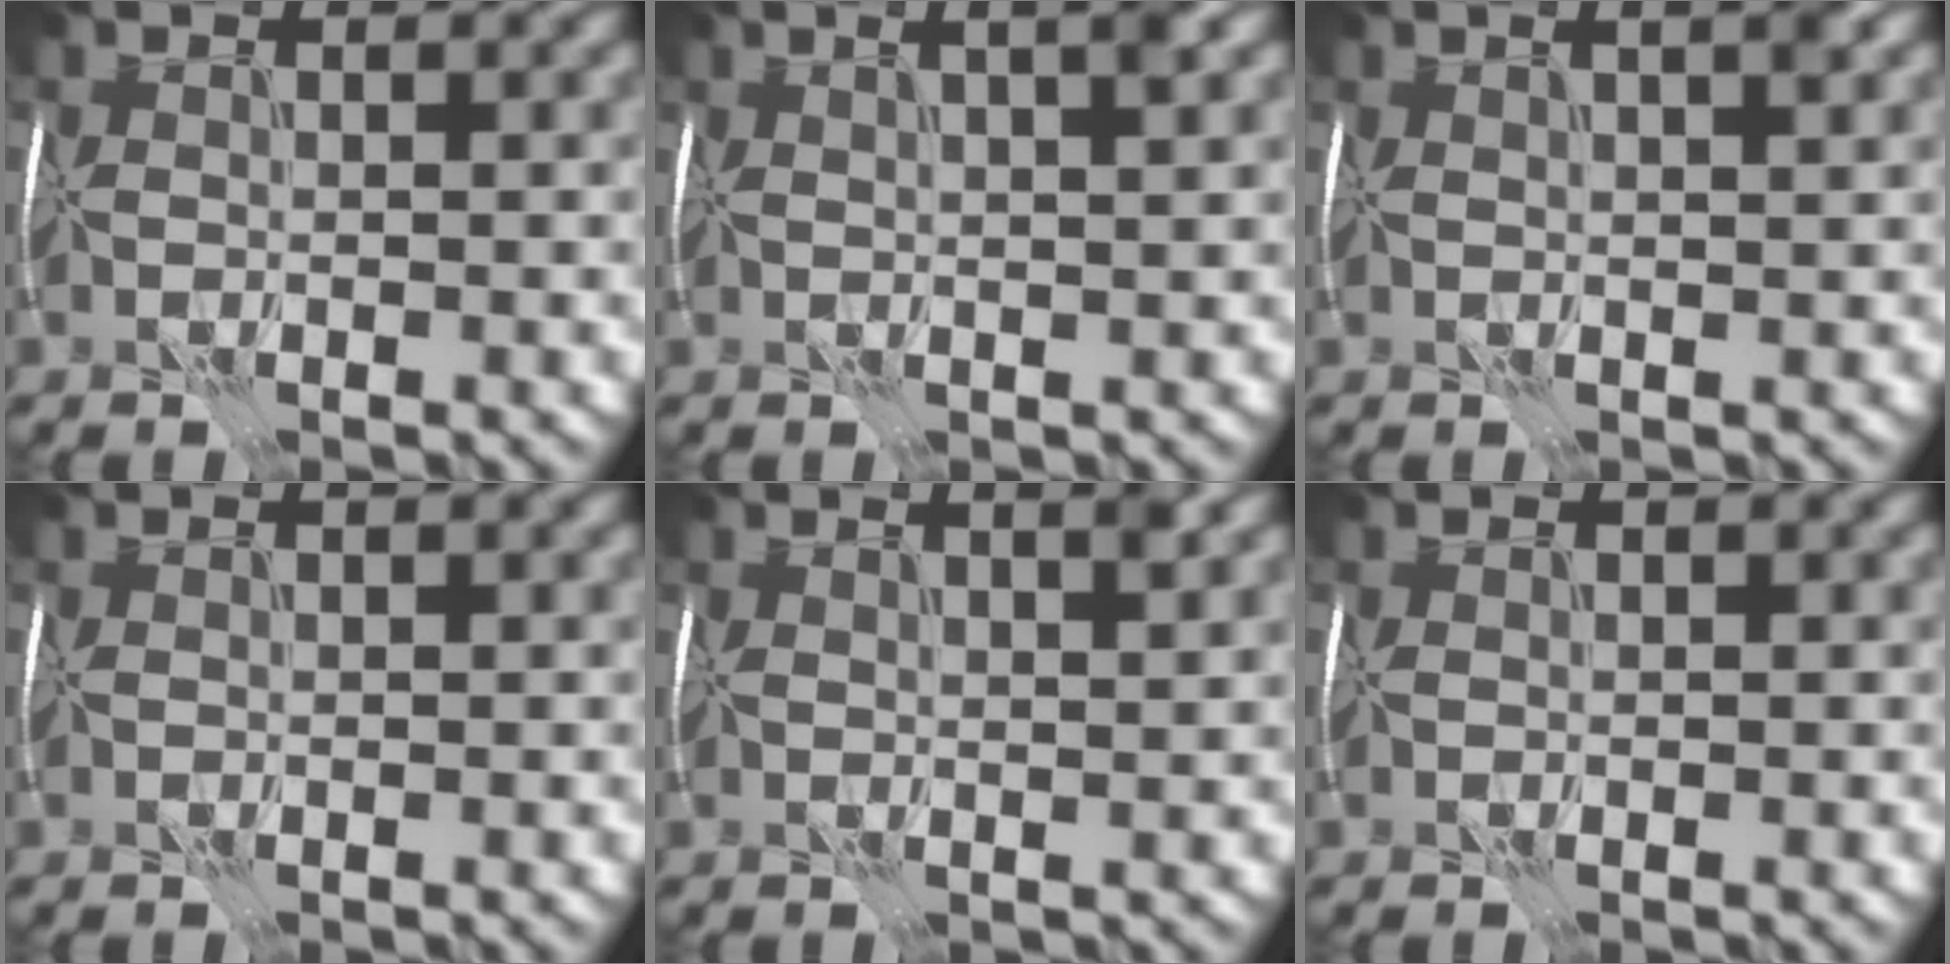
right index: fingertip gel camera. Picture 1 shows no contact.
{"total": 3.8, "force": [2.0, 0.7, 3.2], "torque": [-0.029, 0.022, 0.021]}
{"total": 2.6, "force": [1.4, 0.2, 2.2], "torque": [-0.024, 0.014, 0.016]}
{"total": 0.0}
{"total": 1.9, "force": [1.3, 0.1, 1.4], "torque": [-0.018, 0.008, 0.021]}
{"total": 0.0}